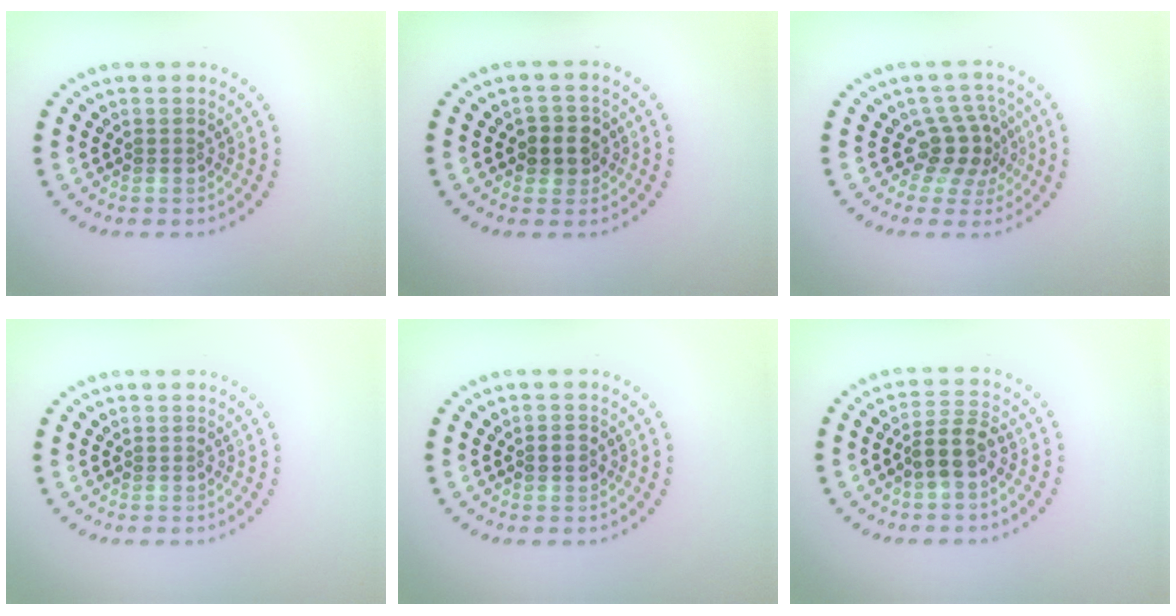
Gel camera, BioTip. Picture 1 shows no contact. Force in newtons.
{"total": 2.5, "press": 2.4, "slide": 0.8}
{"total": 3.2, "press": 2.2, "slide": 2.4}
{"total": 0.0}
{"total": 1.1, "press": 1.1, "slide": 0.1}
{"total": 2.9, "press": 2.5, "slide": 1.4}